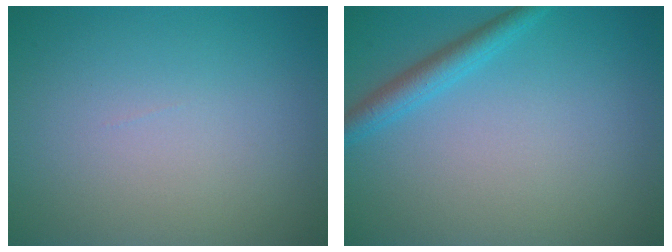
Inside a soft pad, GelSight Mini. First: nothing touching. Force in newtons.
{"total": 2.3, "press": 2.3, "slide": 0.2}